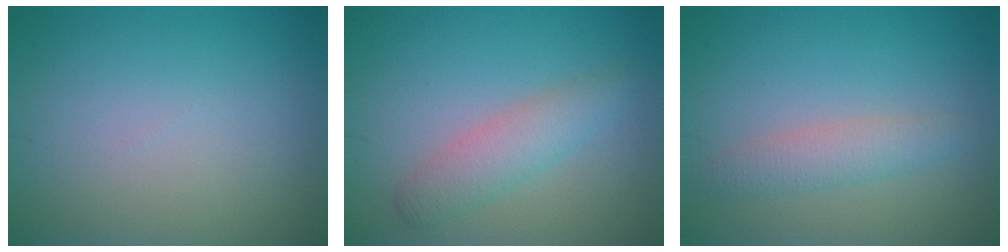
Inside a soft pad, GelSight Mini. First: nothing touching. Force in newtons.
{"total": 2.9, "press": 2.9, "slide": 0.1}
{"total": 2.4, "press": 2.4, "slide": 0.0}